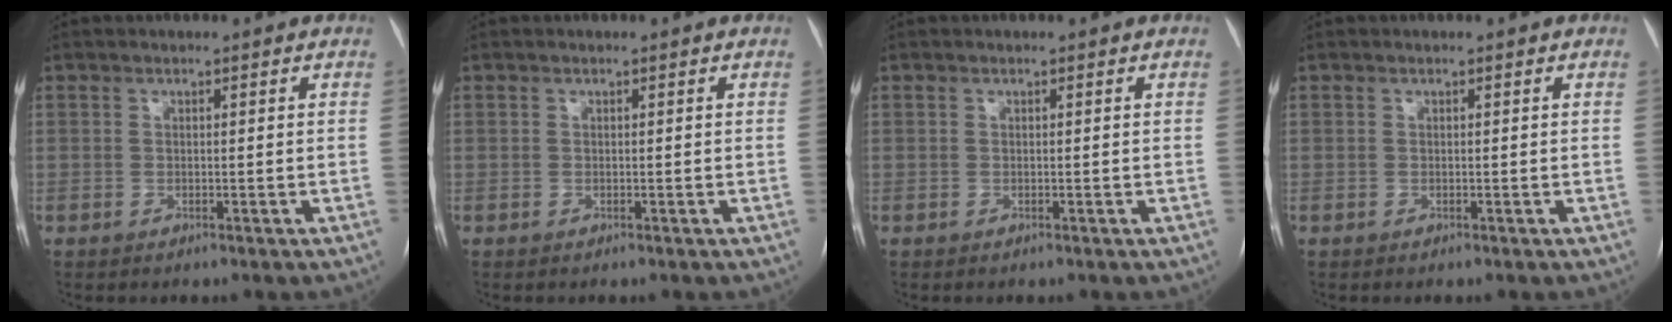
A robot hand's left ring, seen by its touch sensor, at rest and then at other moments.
{"total": 0.0}
{"total": 0.0}
{"total": 0.0}